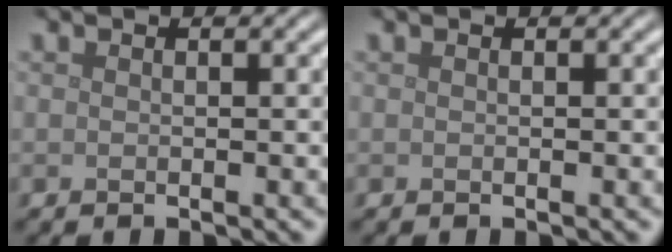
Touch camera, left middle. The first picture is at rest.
{"total": 0.0}